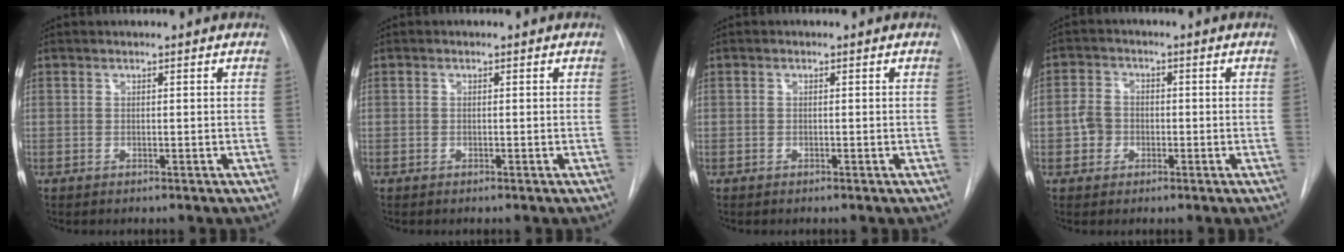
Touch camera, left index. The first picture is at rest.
{"total": 0.0}
{"total": 0.0}
{"total": 3.9, "force": [-1.0, 3.4, 1.6], "torque": [-0.035, 0.013, -0.016]}